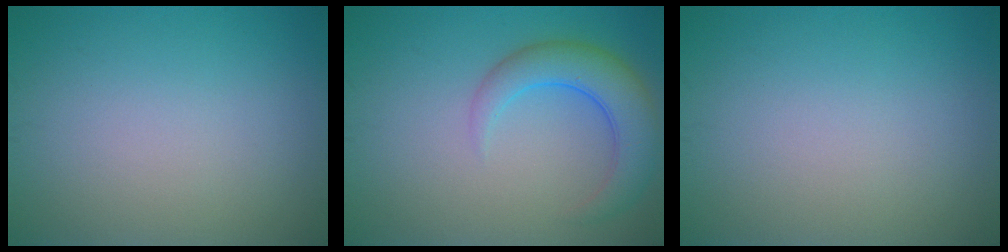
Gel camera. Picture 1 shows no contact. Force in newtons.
{"total": 4.9, "press": 4.9, "slide": 0.3}
{"total": 0.0}